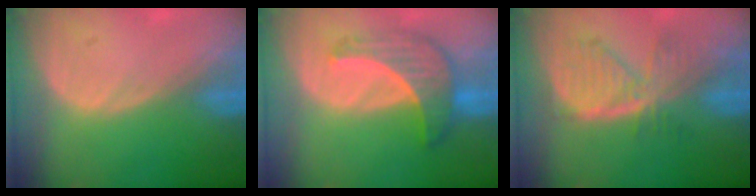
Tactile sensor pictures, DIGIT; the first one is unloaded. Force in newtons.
{"total": 6.9, "press": 6.8, "slide": 1.0}
{"total": 7.9, "press": 6.9, "slide": 3.9}